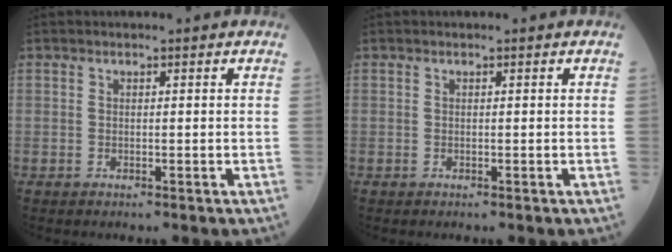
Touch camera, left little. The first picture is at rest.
{"total": 0.0}